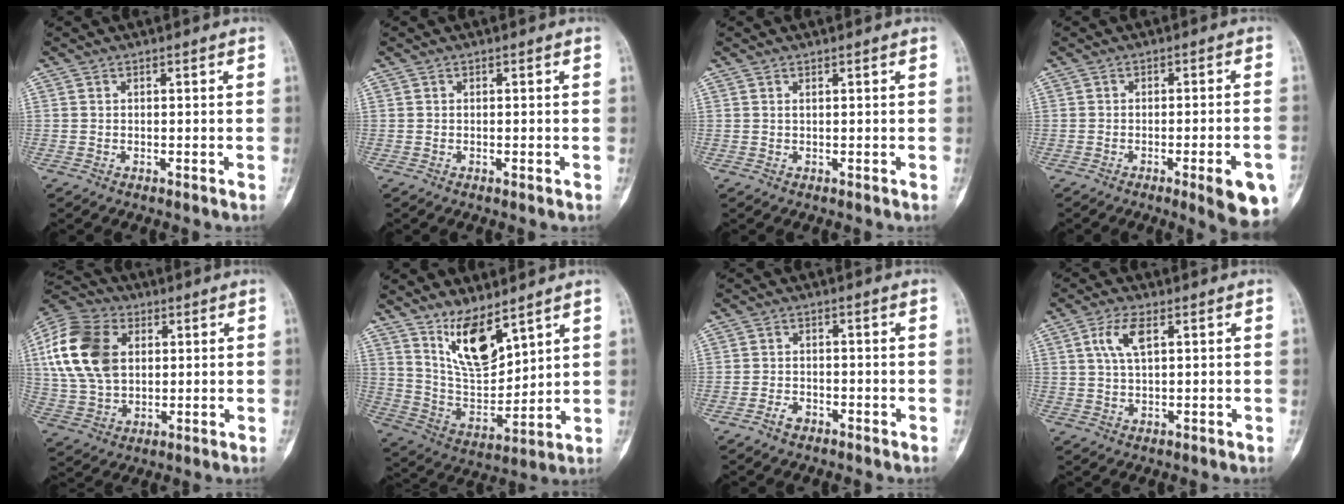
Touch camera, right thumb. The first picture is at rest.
{"total": 0.7, "force": [-0.2, 0.2, 0.6], "torque": [-0.010, -0.002, -0.003]}
{"total": 0.0}
{"total": 10.0, "force": [-4.4, 1.9, 8.8], "torque": [-0.104, 0.009, -0.051]}
{"total": 17.9, "force": [3.9, 12.5, 12.2], "torque": [-0.235, 0.007, 0.073]}
{"total": 12.3, "force": [8.0, 4.7, 8.0], "torque": [-0.124, -0.060, 0.169]}
{"total": 1.6, "force": [-1.1, 0.8, 0.8], "torque": [-0.018, 0.007, -0.021]}
{"total": 5.4, "force": [1.9, 2.3, 4.6], "torque": [-0.097, 0.003, 0.039]}